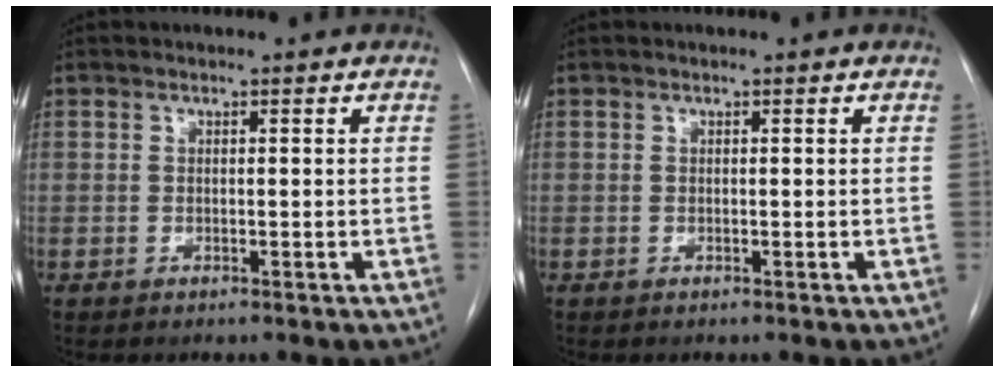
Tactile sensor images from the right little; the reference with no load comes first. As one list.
[{"total": 0.0}]